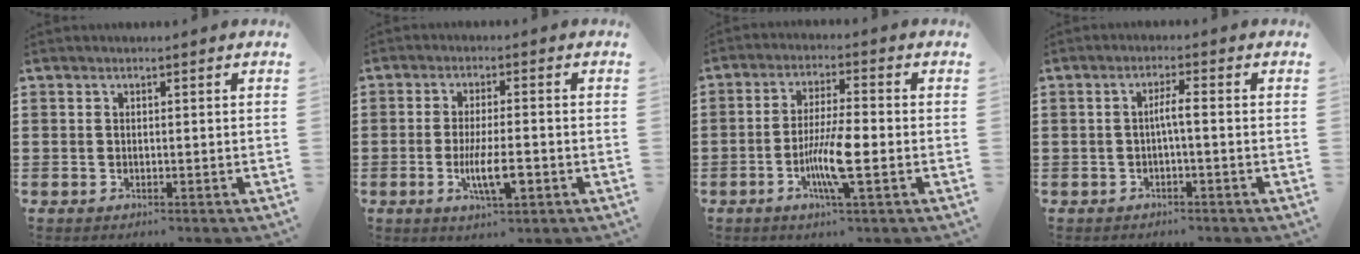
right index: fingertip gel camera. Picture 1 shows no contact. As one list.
[{"total": 6.6, "force": [-2.1, 1.6, 6.1], "torque": [-0.111, -0.006, -0.035]}, {"total": 8.5, "force": [-2.5, 1.3, 8.1], "torque": [-0.150, -0.009, -0.045]}, {"total": 2.4, "force": [-0.5, -0.1, 2.4], "torque": [-0.045, 0.000, -0.012]}]